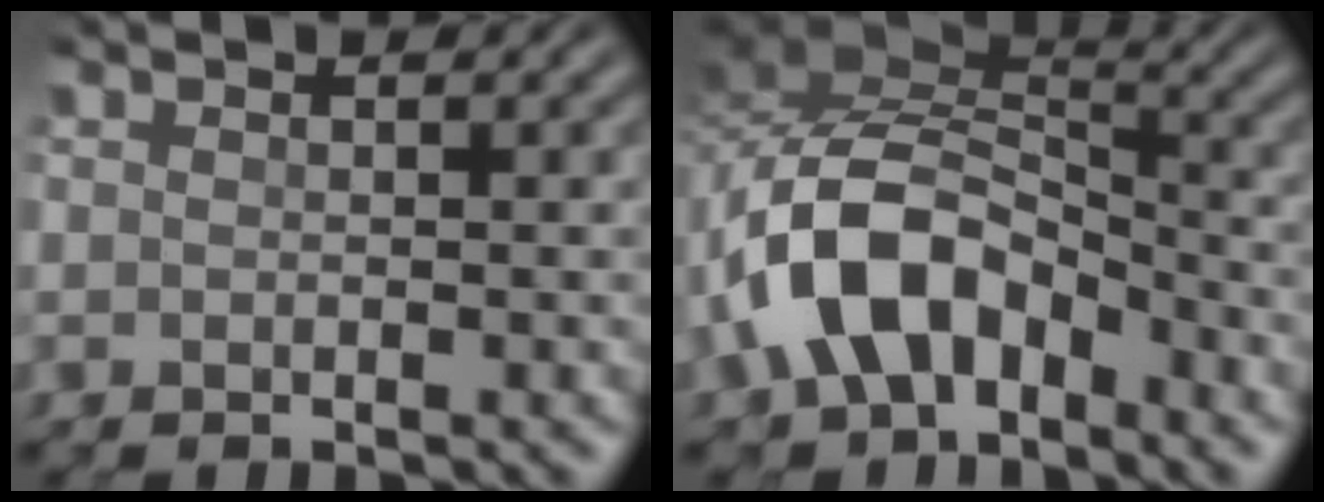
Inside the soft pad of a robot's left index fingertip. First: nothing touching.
{"total": 9.0, "force": [-4.1, 5.5, 5.8], "torque": [-0.105, 0.013, -0.085]}